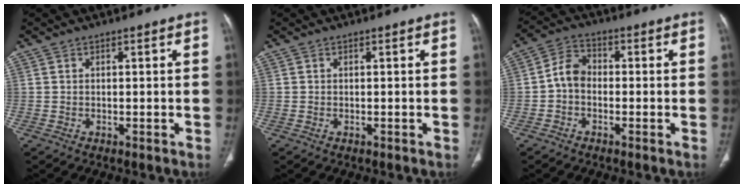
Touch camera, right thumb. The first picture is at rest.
{"total": 0.0}
{"total": 5.1, "force": [-0.9, 3.8, 3.3], "torque": [-0.048, 0.018, -0.031]}